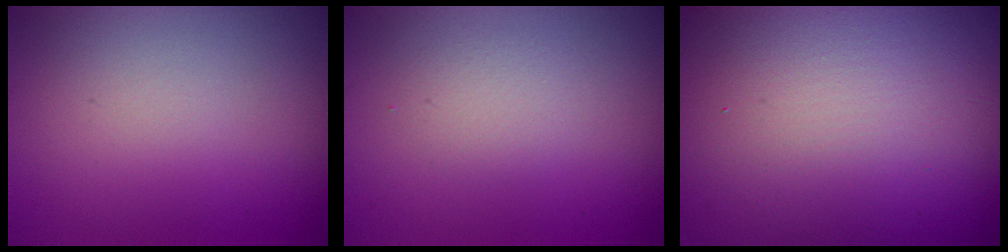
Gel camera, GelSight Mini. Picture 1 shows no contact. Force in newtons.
{"total": 1.4, "press": 1.4, "slide": 0.0}
{"total": 24.8, "press": 24.8, "slide": 0.9}